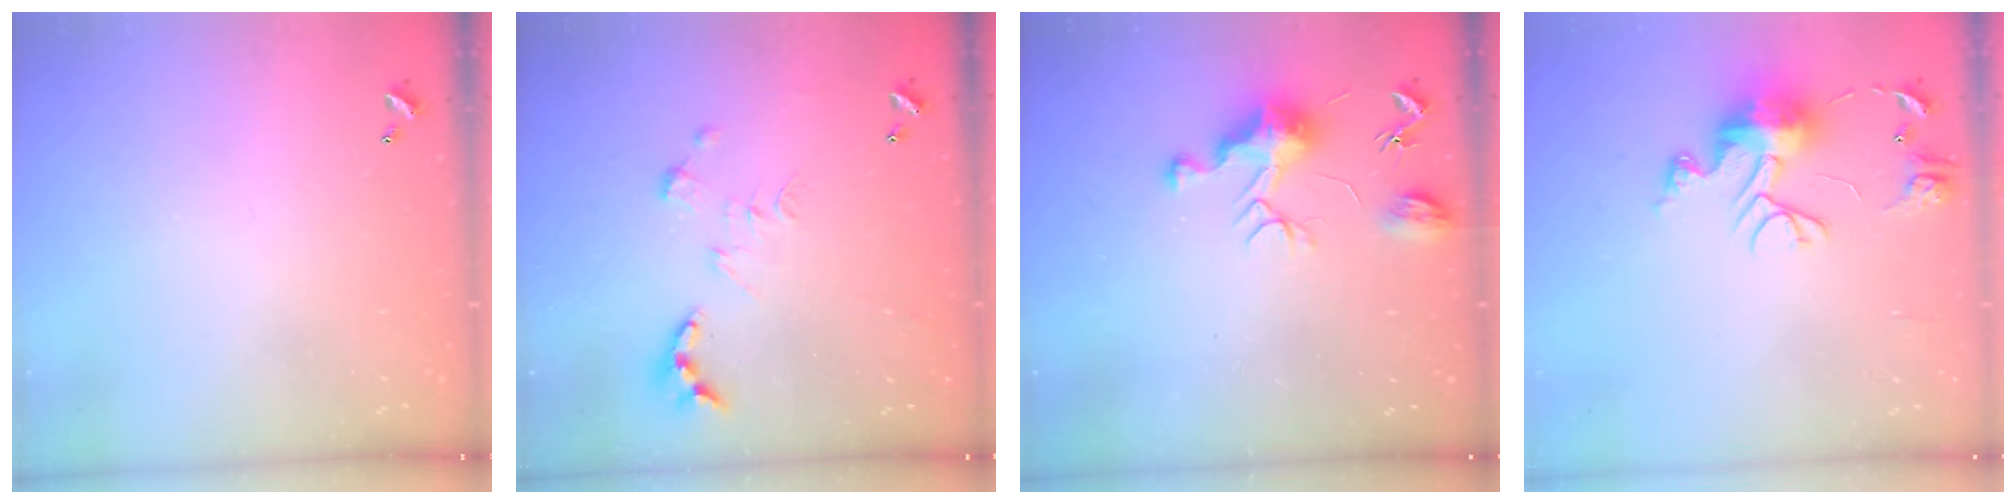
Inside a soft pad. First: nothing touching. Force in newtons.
{"total": 0.0}
{"total": 11.4, "press": 11.4, "slide": 0.4}
{"total": 10.7, "press": 10.7, "slide": 0.8}